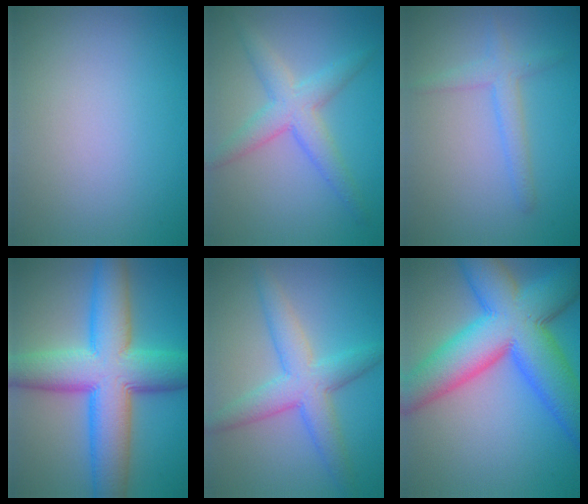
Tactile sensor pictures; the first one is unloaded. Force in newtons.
{"total": 4.1, "press": 4.1, "slide": 0.1}
{"total": 2.3, "press": 2.3, "slide": 0.1}
{"total": 12.1, "press": 12.1, "slide": 0.4}
{"total": 5.2, "press": 5.2, "slide": 0.1}
{"total": 13.4, "press": 13.4, "slide": 0.5}